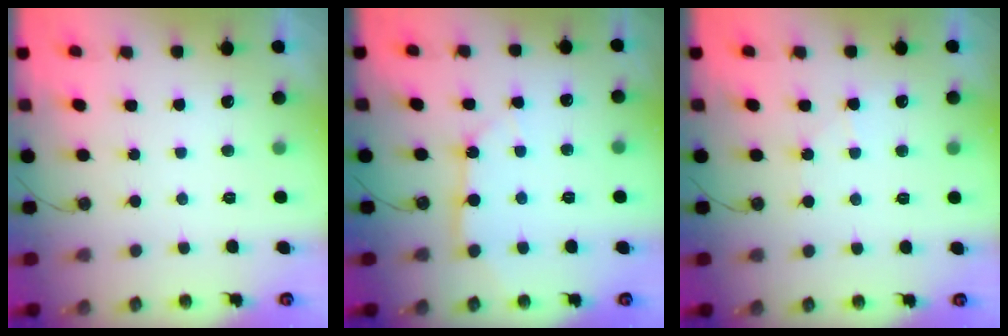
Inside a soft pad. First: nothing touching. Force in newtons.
{"total": 5.0, "press": 5.0, "slide": 0.6}
{"total": 4.8, "press": 4.7, "slide": 0.7}